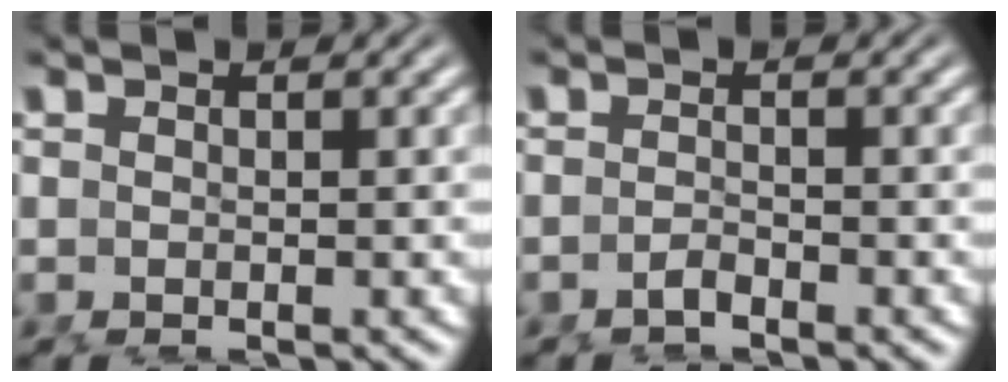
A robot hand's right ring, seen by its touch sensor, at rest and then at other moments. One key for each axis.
{"total": 1.0, "fx": -1.0, "fy": -0.4, "fz": 0.1, "tx": 0.001, "ty": 0.001, "tz": -0.018}